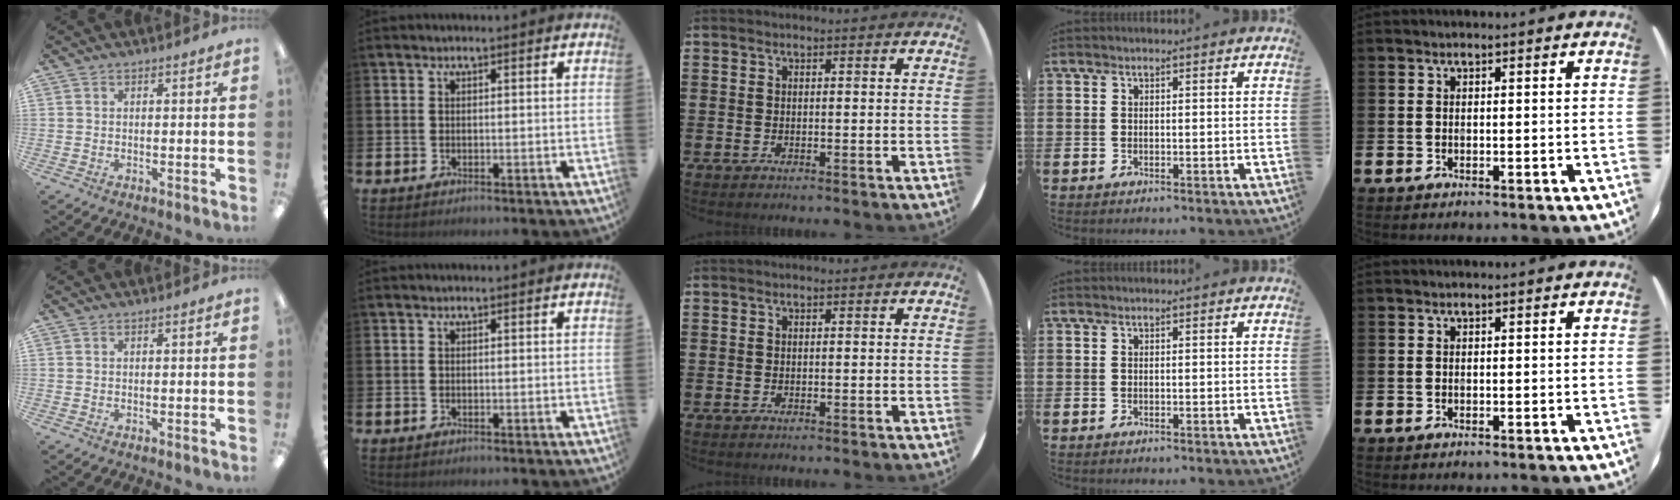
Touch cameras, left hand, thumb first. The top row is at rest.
{}